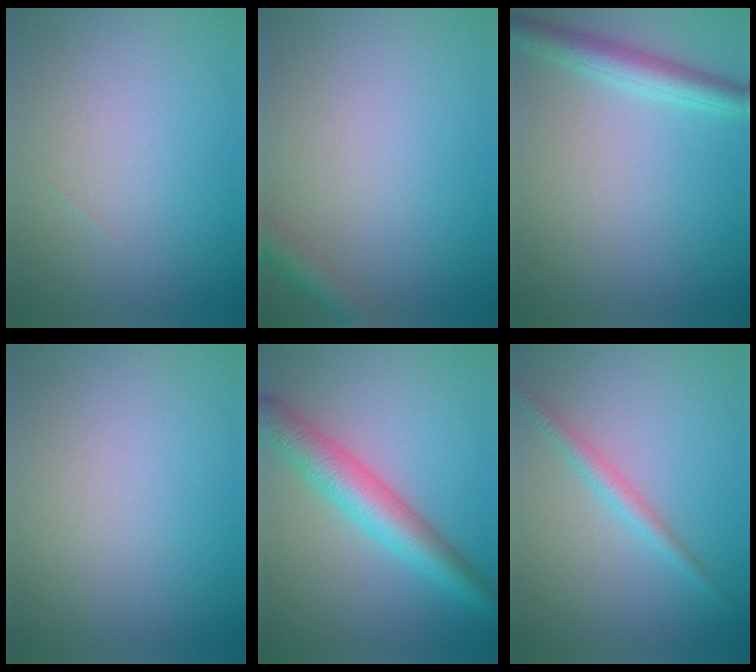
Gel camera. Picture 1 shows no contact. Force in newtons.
{"total": 2.3, "press": 2.3, "slide": 0.1}
{"total": 3.5, "press": 3.5, "slide": 0.1}
{"total": 0.0}
{"total": 5.6, "press": 5.6, "slide": 0.1}
{"total": 2.0, "press": 2.0, "slide": 0.1}